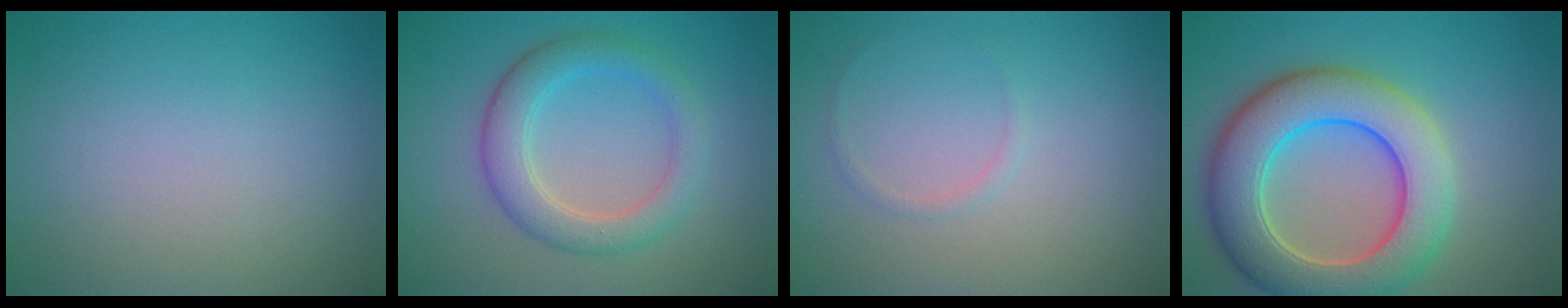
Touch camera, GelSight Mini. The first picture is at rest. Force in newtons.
{"total": 4.2, "press": 4.2, "slide": 0.0}
{"total": 0.5, "press": 0.5, "slide": 0.1}
{"total": 9.7, "press": 9.7, "slide": 0.6}